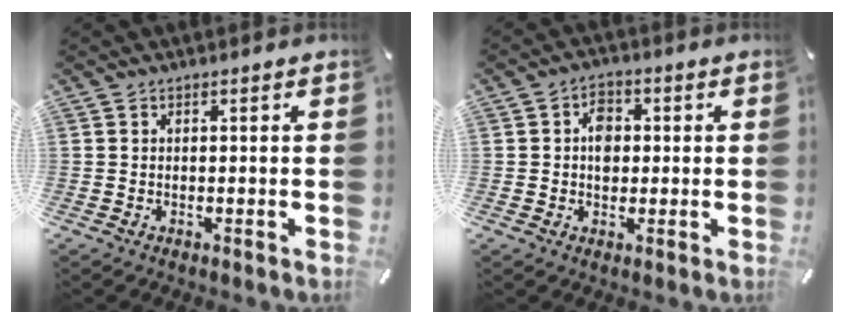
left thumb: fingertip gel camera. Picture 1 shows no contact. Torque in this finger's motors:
{"motor_torque": [-0.15, 0.35, 0.27, -0.25, 0.19]}